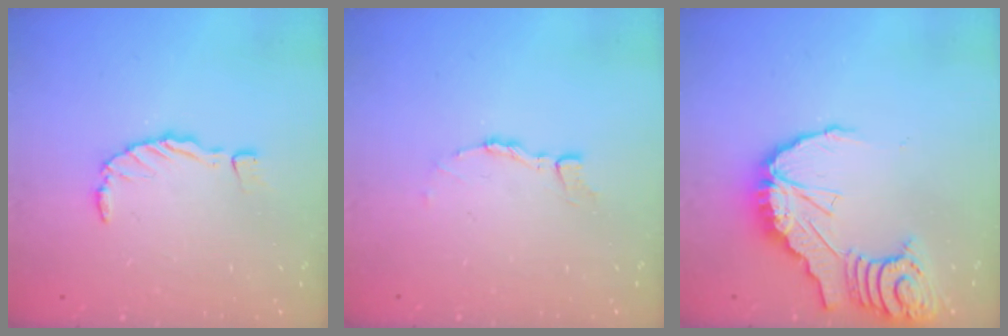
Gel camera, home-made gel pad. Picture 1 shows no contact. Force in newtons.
{"total": 4.4, "press": 4.4, "slide": 0.1}
{"total": 14.5, "press": 14.4, "slide": 2.1}